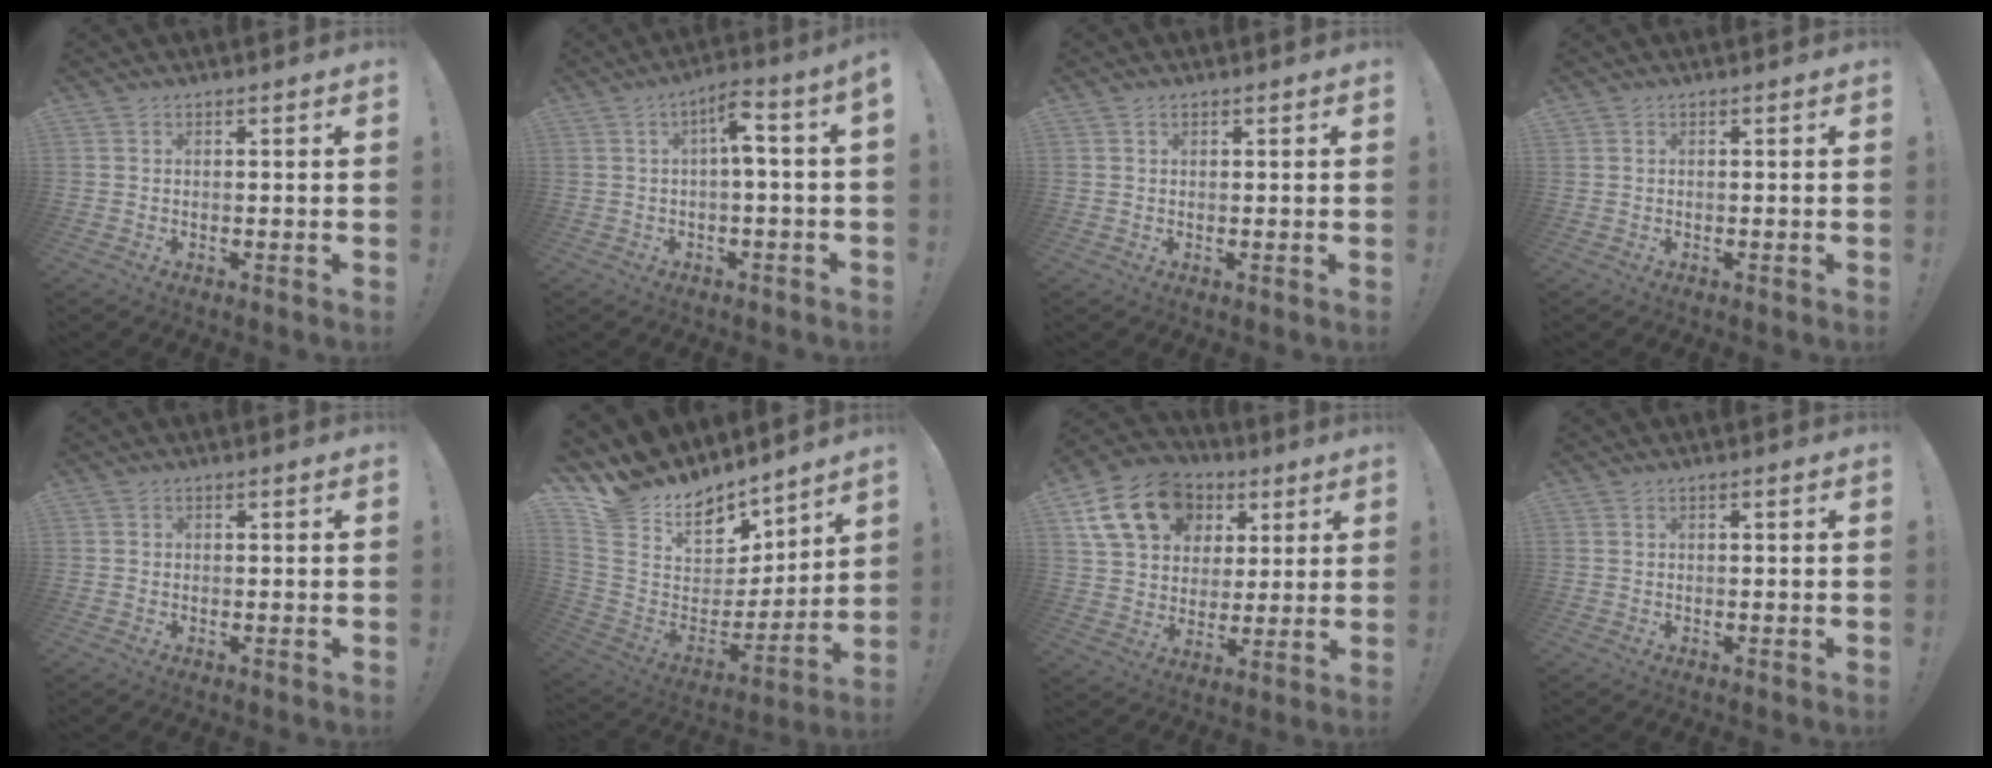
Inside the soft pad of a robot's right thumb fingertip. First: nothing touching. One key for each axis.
{"total": 6.2, "fx": 0.0, "fy": 0.7, "fz": 6.2, "tx": -0.093, "ty": -0.005, "tz": -0.005}
{"total": 0.5, "fx": 0.3, "fy": 0.4, "fz": 0.2, "tx": -0.001, "ty": 0.001, "tz": 0.005}
{"total": 0.0}
{"total": 0.6, "fx": -0.2, "fy": 0.5, "fz": 0.0, "tx": 0.000, "ty": 0.003, "tz": -0.004}
{"total": 15.5, "fx": 13.0, "fy": 7.9, "fz": 3.0, "tx": -0.062, "ty": -0.114, "tz": 0.260}
{"total": 19.1, "fx": 8.2, "fy": 14.4, "fz": 9.6, "tx": -0.152, "ty": -0.024, "tz": 0.166}
{"total": 0.0}